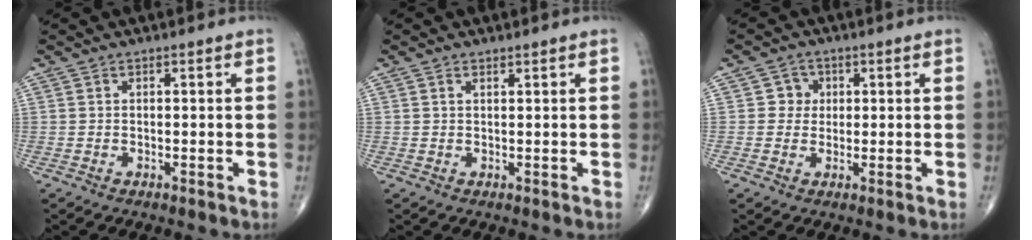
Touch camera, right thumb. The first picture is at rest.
{"total": 0.7, "force": [0.5, 0.2, 0.4], "torque": [-0.010, -0.003, 0.009]}
{"total": 3.3, "force": [0.6, 3.2, 0.7], "torque": [0.014, 0.005, 0.002]}